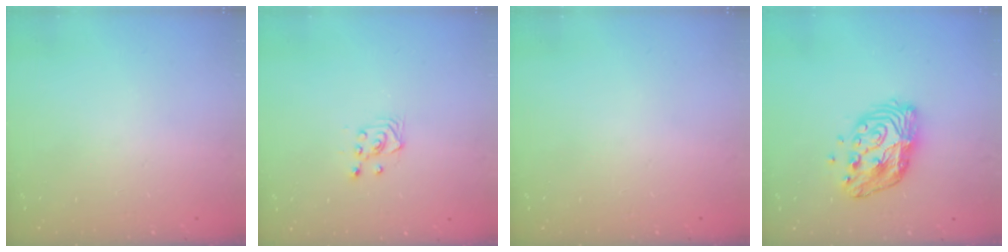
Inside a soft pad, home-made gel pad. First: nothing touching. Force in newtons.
{"total": 3.4, "press": 3.0, "slide": 1.6}
{"total": 0.0}
{"total": 12.7, "press": 12.6, "slide": 1.0}